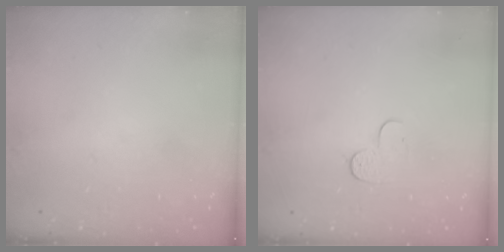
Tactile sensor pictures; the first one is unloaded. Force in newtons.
{"total": 3.9, "press": 3.8, "slide": 0.4}